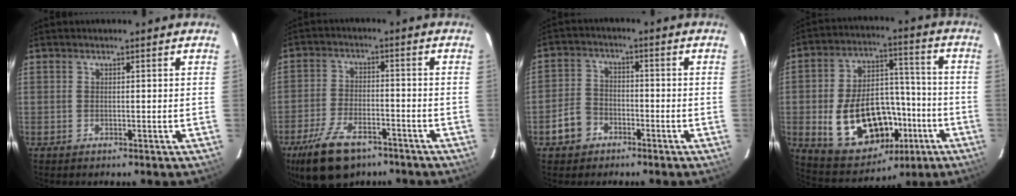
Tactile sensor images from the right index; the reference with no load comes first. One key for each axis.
{"total": 12.8, "fx": -8.6, "fy": 6.1, "fz": 7.2, "tx": -0.168, "ty": -0.013, "tz": -0.149}
{"total": 5.8, "fx": -3.3, "fy": 4.4, "fz": 1.8, "tx": -0.052, "ty": 0.018, "tz": -0.054}
{"total": 21.4, "fx": -6.5, "fy": 13.4, "fz": 15.3, "tx": -0.304, "ty": 0.025, "tz": -0.070}